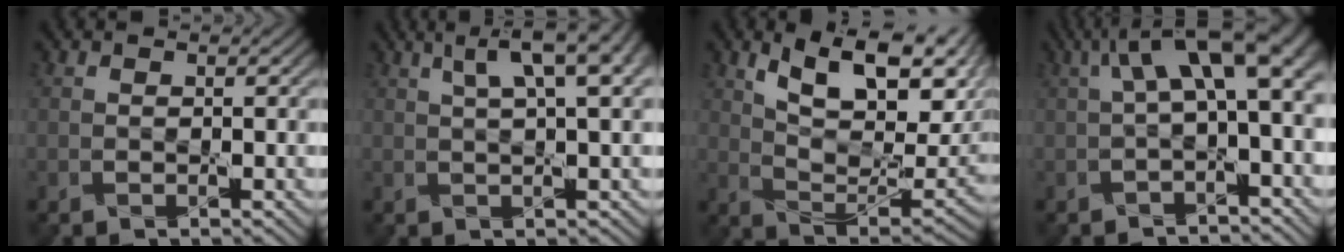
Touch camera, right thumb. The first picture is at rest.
{"total": 7.7, "force": [3.4, 1.6, 6.7], "torque": [-0.093, 0.027, 0.053]}
{"total": 14.6, "force": [7.6, 5.3, 11.3], "torque": [-0.203, 0.000, 0.139]}
{"total": 8.9, "force": [1.7, 3.3, 8.1], "torque": [-0.134, 0.015, 0.027]}